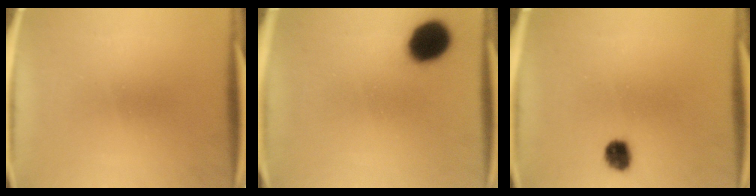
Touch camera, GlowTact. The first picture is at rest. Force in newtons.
{"total": 11.4}
{"total": 4.2}